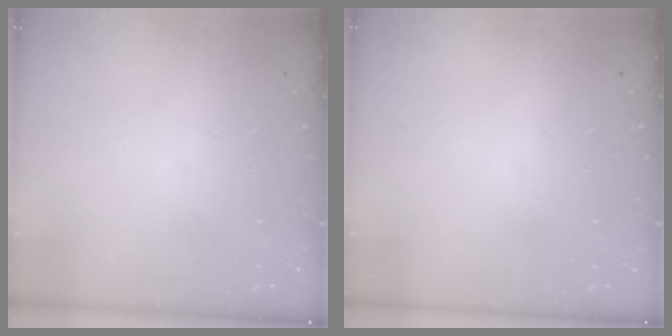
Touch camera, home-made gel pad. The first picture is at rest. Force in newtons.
{"total": 0.0}